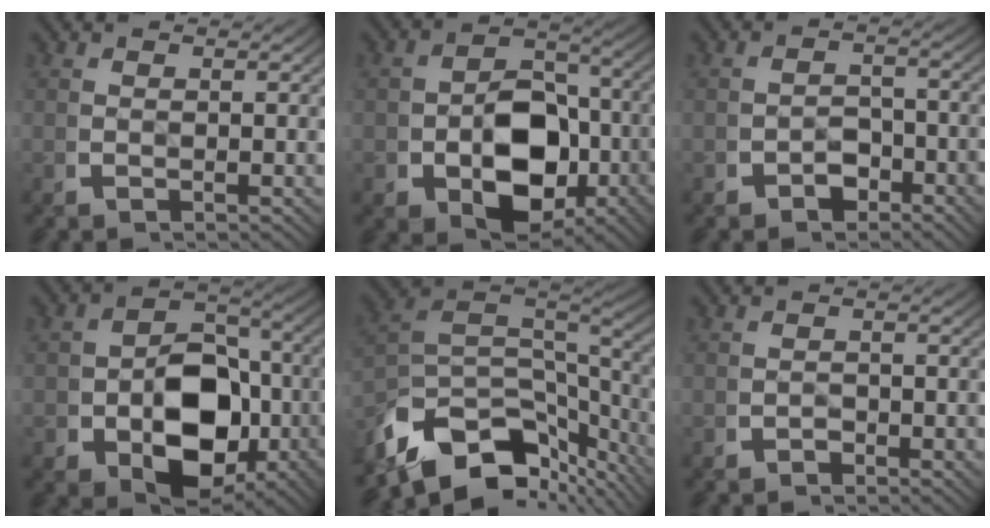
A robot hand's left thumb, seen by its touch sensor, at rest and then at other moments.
{"total": 11.3, "force": [-2.0, 7.7, 8.0], "torque": [-0.141, -0.046, -0.011]}
{"total": 2.7, "force": [-1.9, 1.6, 0.9], "torque": [-0.009, -0.013, -0.026]}
{"total": 12.8, "force": [-2.3, 8.7, 9.1], "torque": [-0.160, -0.056, -0.010]}
{"total": 14.7, "force": [-4.5, 9.5, 10.2], "torque": [-0.234, -0.056, -0.050]}
{"total": 1.1, "force": [-1.0, 0.4, 0.2], "torque": [-0.001, -0.007, -0.016]}